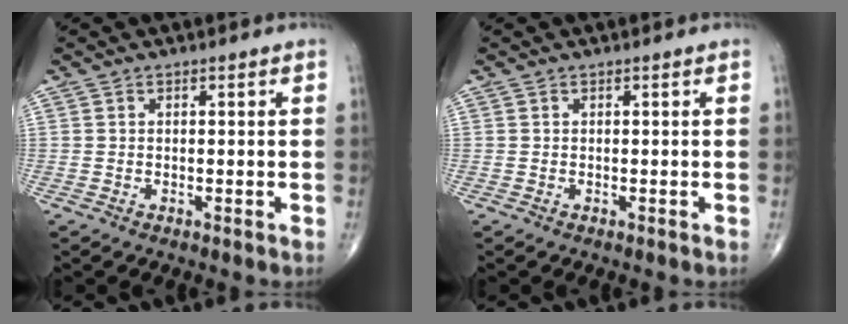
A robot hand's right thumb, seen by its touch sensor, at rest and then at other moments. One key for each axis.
{"total": 0.0}